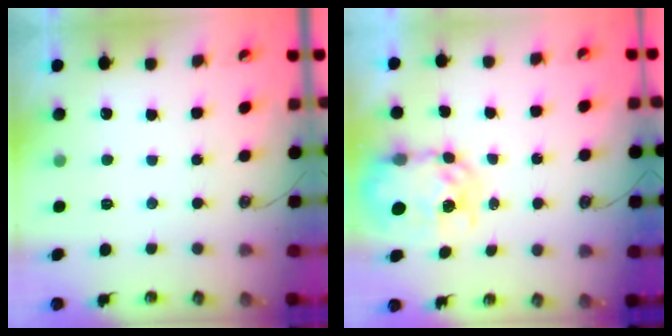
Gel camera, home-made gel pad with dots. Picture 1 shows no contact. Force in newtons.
{"total": 9.0, "press": 8.9, "slide": 0.7}